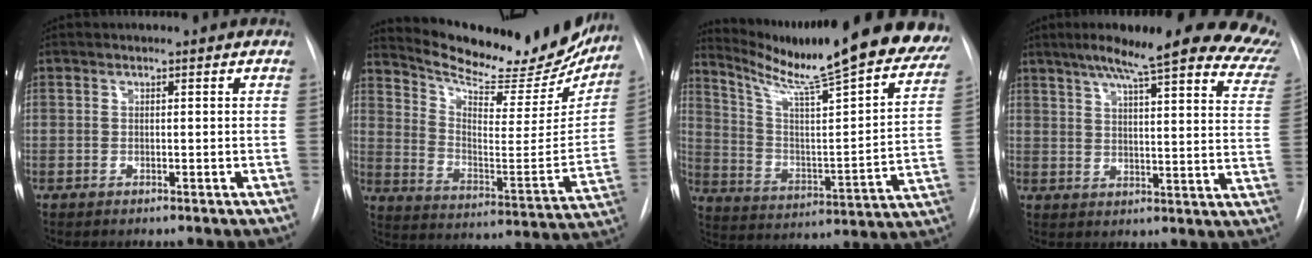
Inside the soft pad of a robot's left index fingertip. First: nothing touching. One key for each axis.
{"total": 26.5, "fx": 23.8, "fy": 6.2, "fz": 10.0, "tx": -0.154, "ty": -0.066, "tz": 0.319}
{"total": 28.5, "fx": 24.8, "fy": 2.1, "fz": 13.9, "tx": -0.220, "ty": -0.088, "tz": 0.336}
{"total": 26.4, "fx": 20.9, "fy": 3.8, "fz": 15.8, "tx": -0.186, "ty": -0.020, "tz": 0.245}